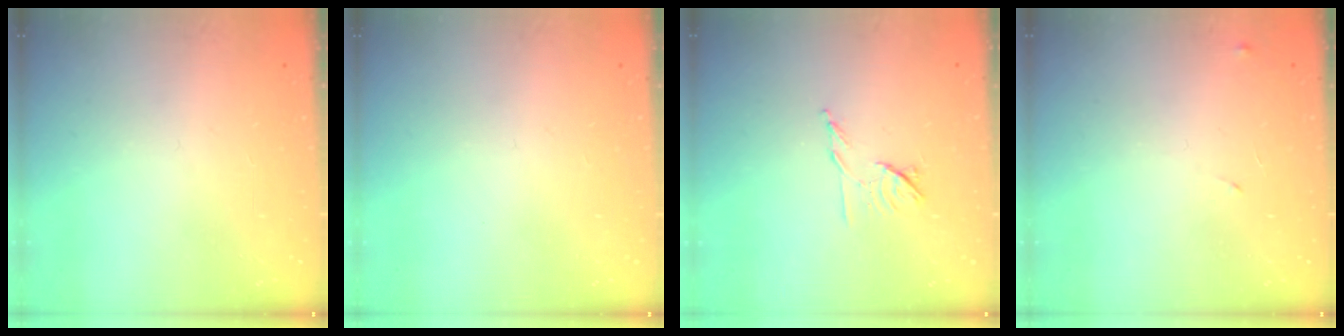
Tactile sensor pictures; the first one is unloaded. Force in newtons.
{"total": 0.0}
{"total": 7.1, "press": 7.0, "slide": 1.2}
{"total": 8.1, "press": 8.1, "slide": 0.6}